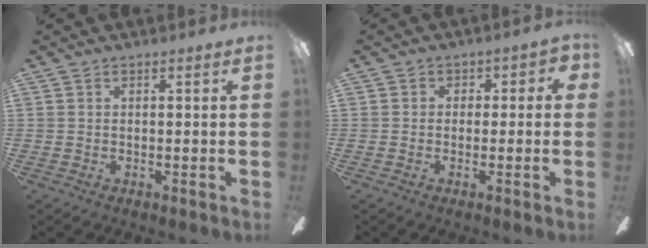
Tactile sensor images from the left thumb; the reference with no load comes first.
{"total": 2.9, "force": [-1.2, 2.3, 1.2], "torque": [-0.011, 0.014, -0.026]}